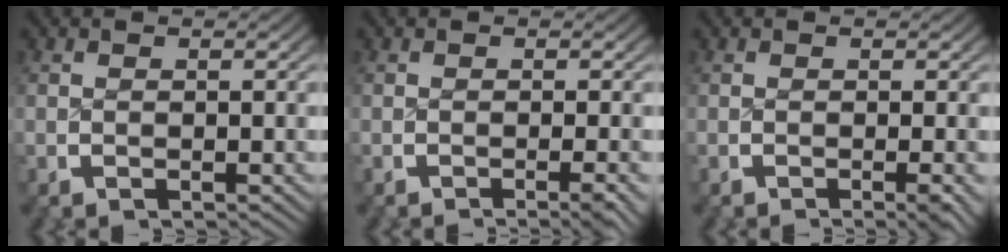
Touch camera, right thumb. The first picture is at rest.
{"total": 1.5, "force": [-0.9, -0.3, 1.2], "torque": [-0.015, 0.005, -0.015]}
{"total": 1.1, "force": [-0.5, -0.3, 1.0], "torque": [-0.012, 0.004, -0.008]}